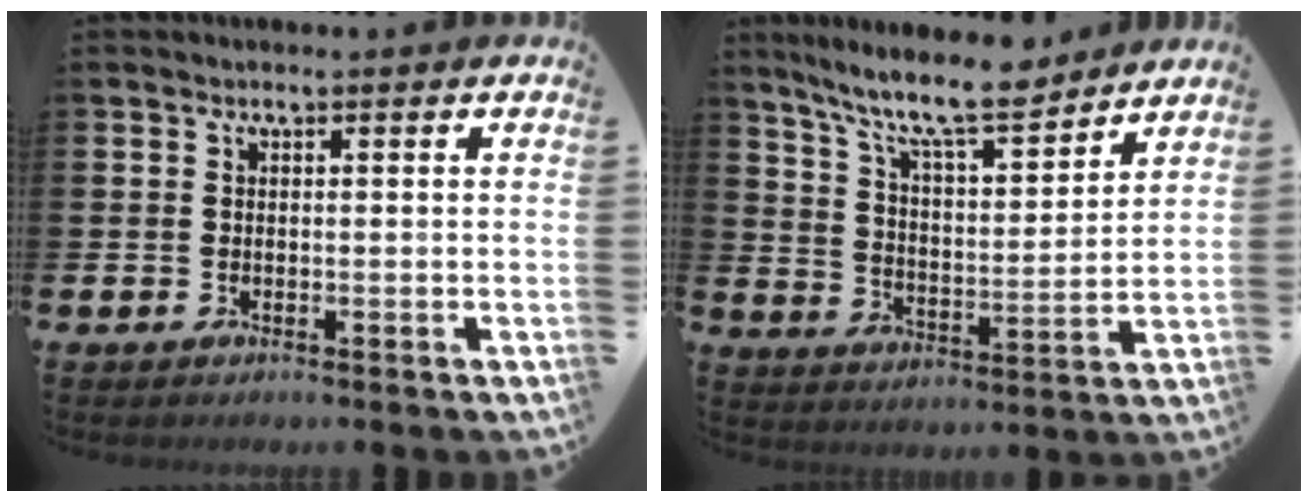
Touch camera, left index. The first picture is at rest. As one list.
[{"total": 10.7, "force": [9.4, 1.8, 4.9], "torque": [-0.114, -0.052, 0.163]}]